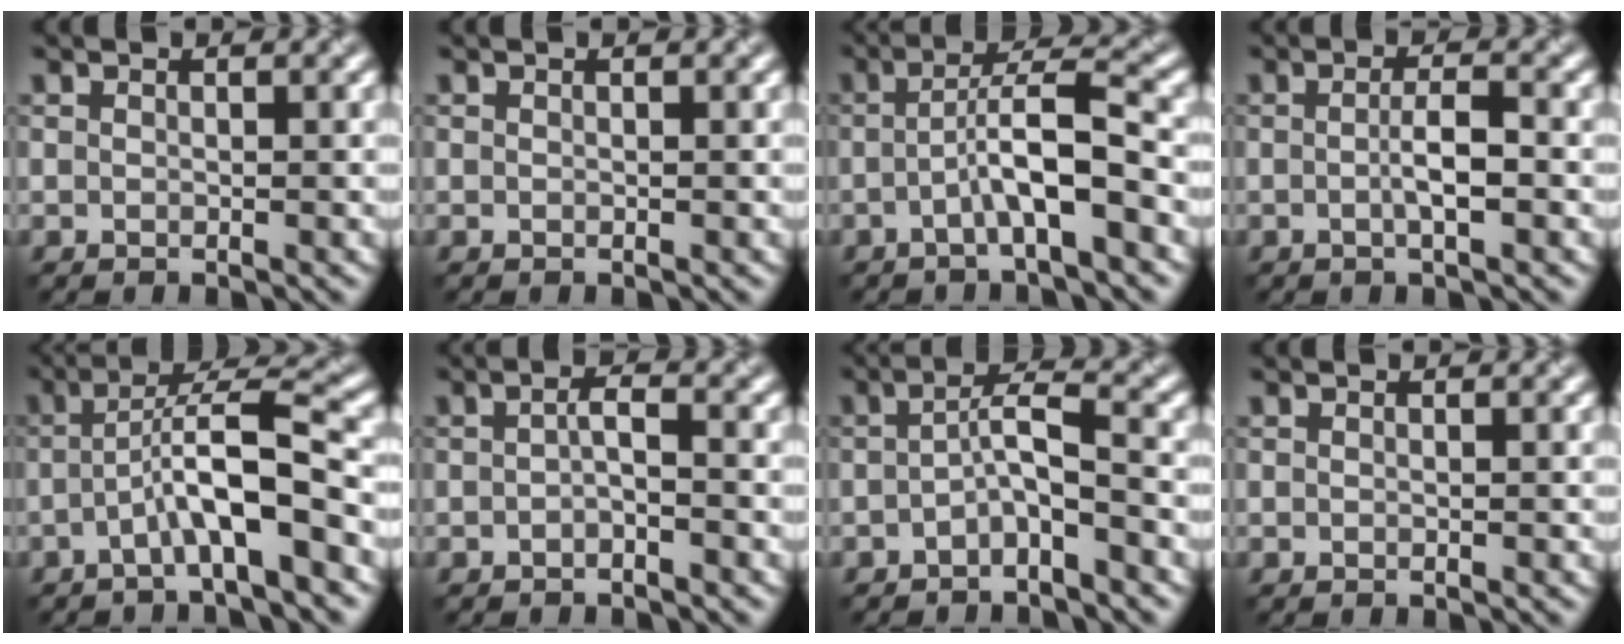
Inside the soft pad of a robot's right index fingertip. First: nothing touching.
{"total": 0.0}
{"total": 4.7, "force": [-1.3, 0.6, 4.5], "torque": [-0.072, 0.017, -0.030]}
{"total": 2.4, "force": [-0.3, 0.4, 2.4], "torque": [-0.042, 0.001, -0.007]}
{"total": 5.8, "force": [-1.7, 0.9, 5.4], "torque": [-0.095, 0.023, -0.035]}
{"total": 1.4, "force": [-0.5, 0.3, 1.2], "torque": [-0.023, 0.003, -0.012]}
{"total": 2.8, "force": [-1.2, 0.5, 2.4], "torque": [-0.044, 0.014, -0.028]}
{"total": 0.0}